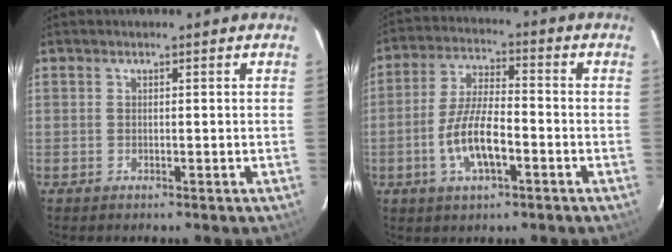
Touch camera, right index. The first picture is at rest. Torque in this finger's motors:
{"motor_torque": [0.40, -0.23, 0.54, 0.11]}